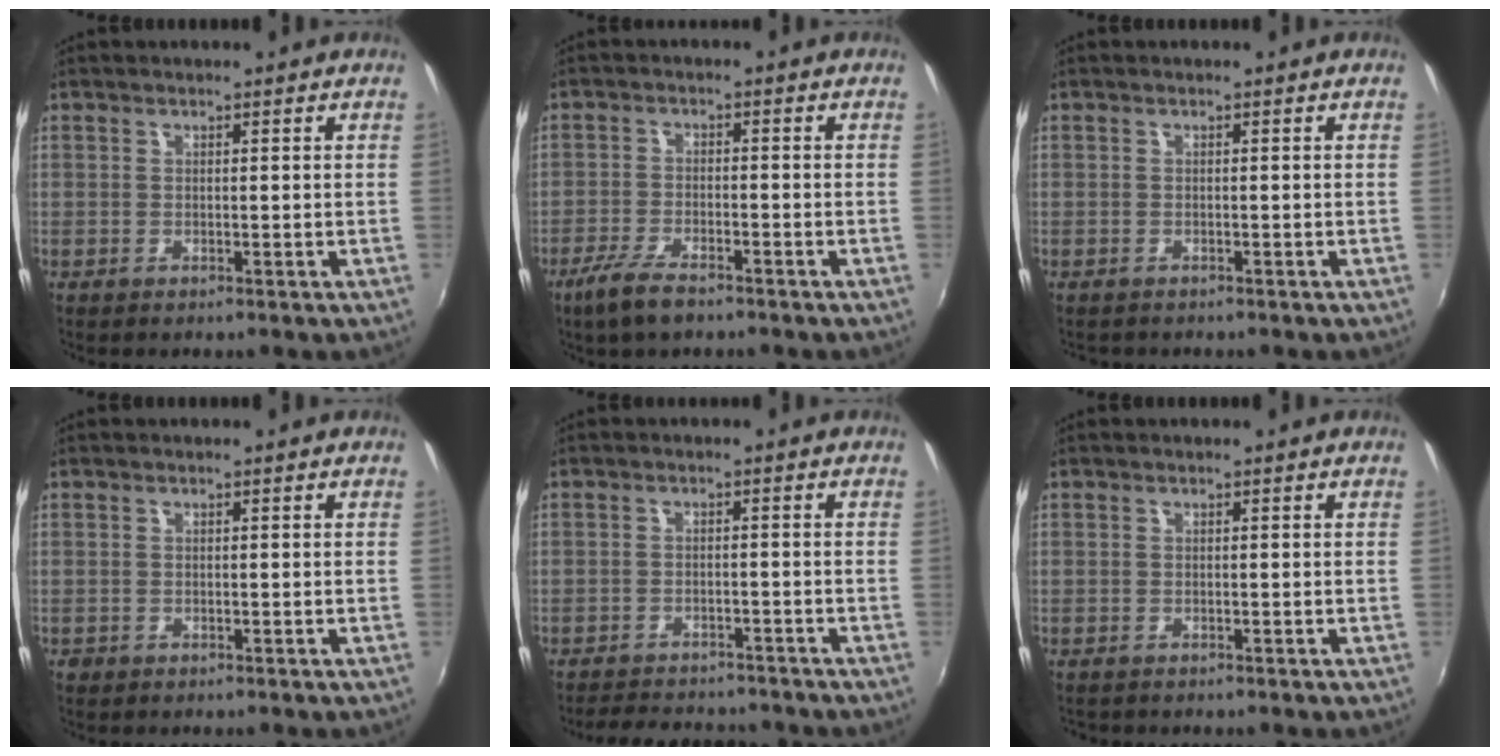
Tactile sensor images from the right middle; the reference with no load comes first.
{"total": 6.5, "force": [-4.8, 1.8, 4.0], "torque": [-0.103, -0.013, -0.092]}
{"total": 0.9, "force": [-0.9, 0.3, 0.1], "torque": [-0.008, 0.000, -0.011]}
{"total": 0.9, "force": [-0.6, 0.7, 0.2], "torque": [-0.008, -0.002, -0.009]}
{"total": 9.8, "force": [-8.8, 3.1, 3.1], "torque": [-0.075, 0.008, -0.120]}
{"total": 0.8, "force": [-0.8, 0.2, 0.1], "torque": [-0.007, 0.000, -0.011]}